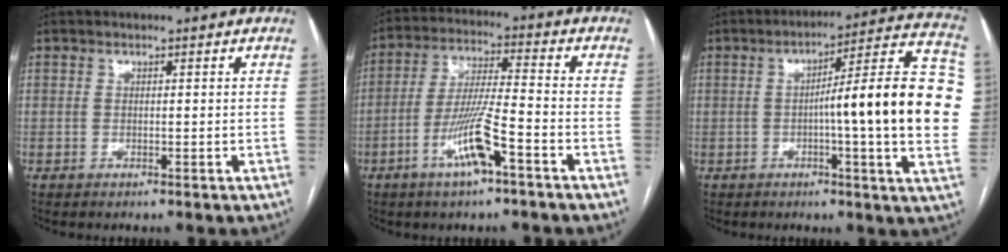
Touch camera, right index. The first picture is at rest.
{"total": 10.2, "force": [-4.9, 0.8, 8.9], "torque": [-0.173, -0.004, -0.091]}
{"total": 20.2, "force": [-0.4, 1.3, 20.1], "torque": [-0.217, 0.035, -0.006]}